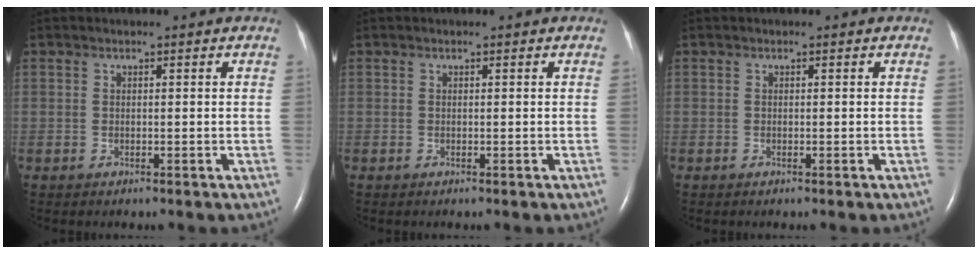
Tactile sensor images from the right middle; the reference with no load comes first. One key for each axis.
{"total": 0.0}
{"total": 0.0}